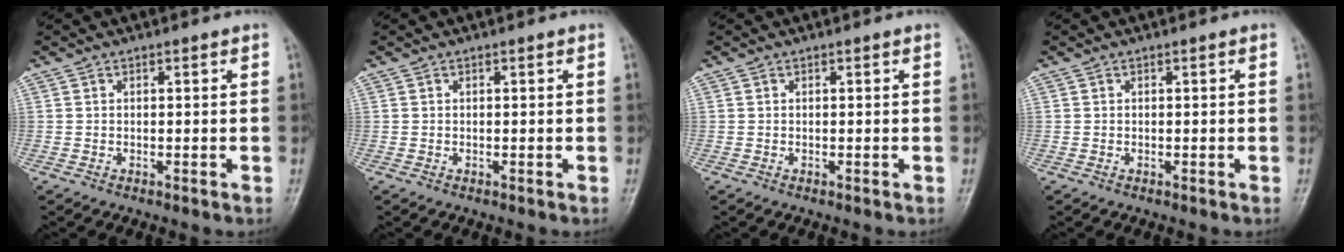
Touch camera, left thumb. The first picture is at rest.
{"total": 0.0}
{"total": 0.0}
{"total": 0.0}